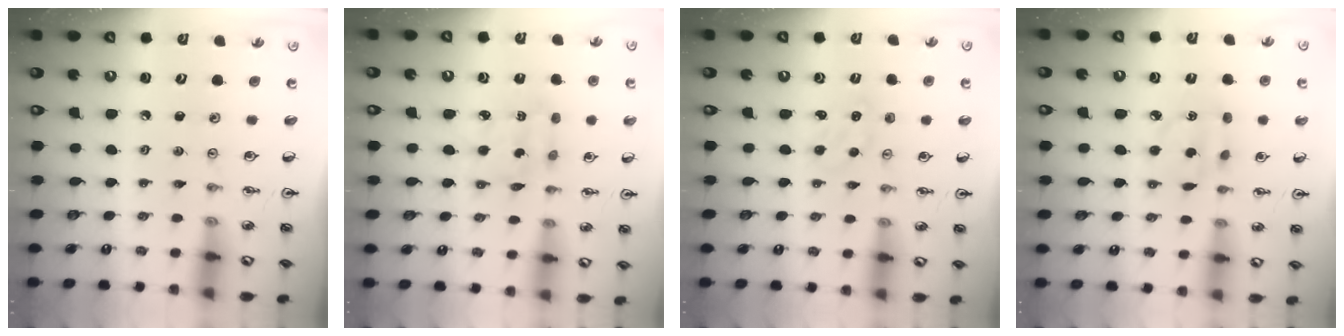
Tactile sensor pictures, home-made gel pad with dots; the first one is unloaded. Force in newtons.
{"total": 2.9, "press": 2.9, "slide": 0.2}
{"total": 0.9, "press": 0.8, "slide": 0.2}
{"total": 3.2, "press": 3.2, "slide": 0.3}